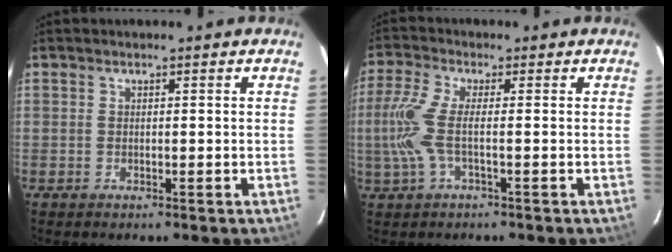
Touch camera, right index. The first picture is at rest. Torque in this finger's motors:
{"motor_torque": [0.89, -0.20, 0.56, 0.15]}